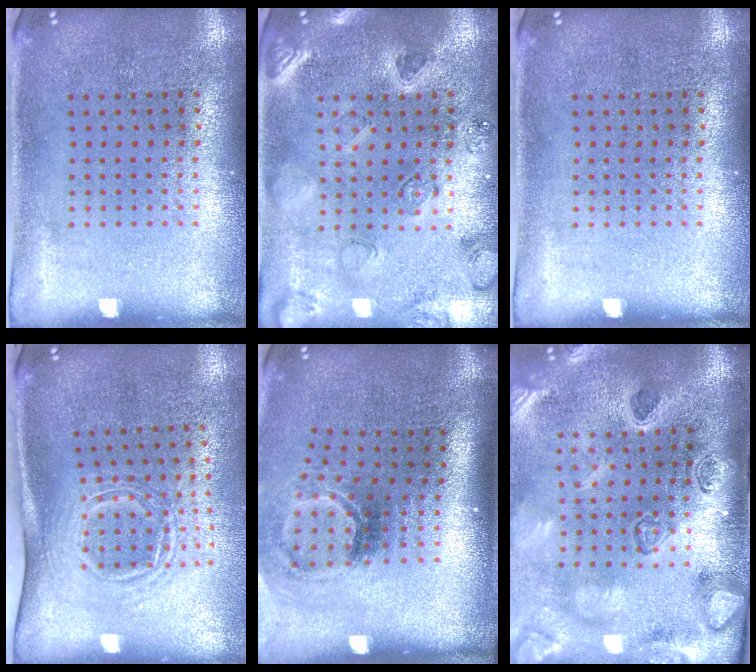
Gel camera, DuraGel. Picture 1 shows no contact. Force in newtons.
{"total": 1.1, "press": 1.1, "slide": 0.3}
{"total": 0.0}
{"total": 1.7, "press": 1.1, "slide": 1.2}
{"total": 2.1, "press": 1.3, "slide": 1.6}
{"total": 4.3, "press": 3.3, "slide": 2.7}